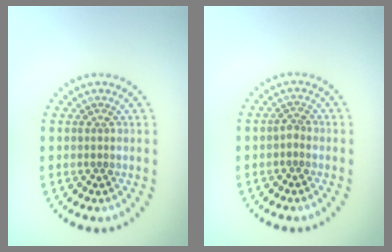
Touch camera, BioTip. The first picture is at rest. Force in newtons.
{"total": 0.9, "press": 0.6, "slide": 0.6}